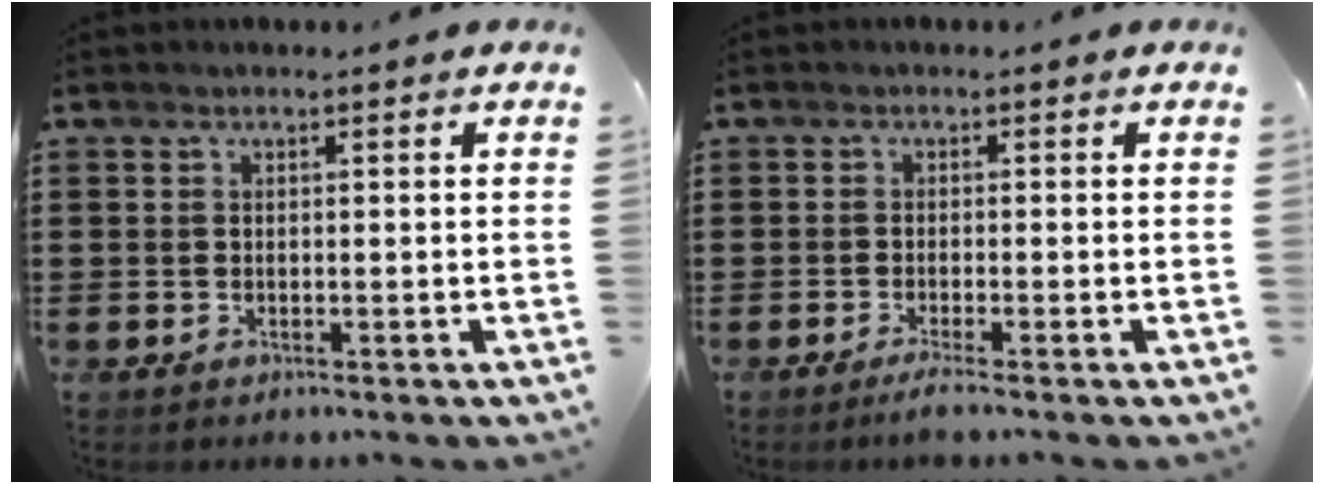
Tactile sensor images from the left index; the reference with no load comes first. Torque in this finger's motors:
{"motor_torque": [0.30, 0.26, 0.03, 0.03]}